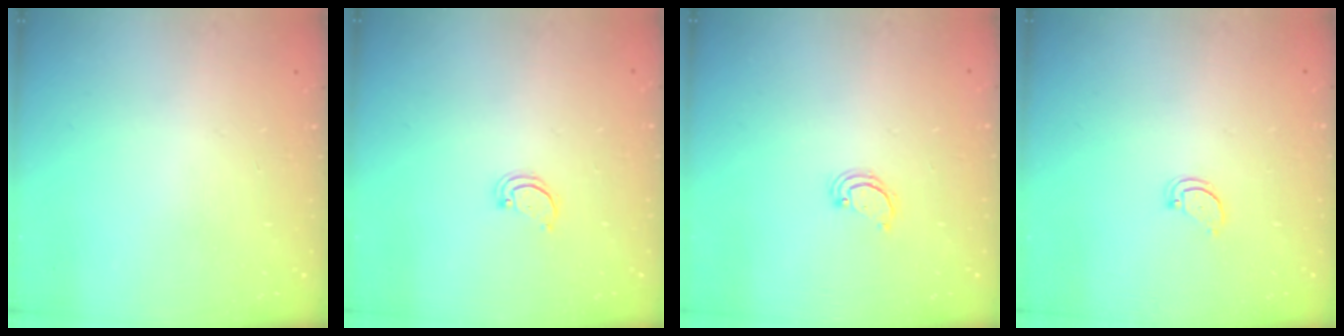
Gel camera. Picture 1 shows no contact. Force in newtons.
{"total": 1.8, "press": 1.8, "slide": 0.2}
{"total": 2.2, "press": 2.2, "slide": 0.2}
{"total": 2.4, "press": 2.4, "slide": 0.2}